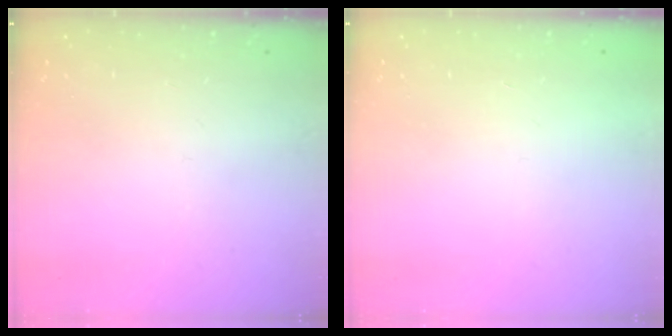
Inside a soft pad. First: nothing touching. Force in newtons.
{"total": 1.6, "press": 1.6, "slide": 0.1}